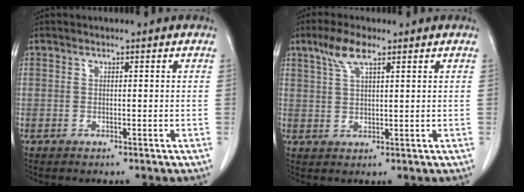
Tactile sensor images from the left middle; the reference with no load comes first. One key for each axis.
{"total": 4.9, "fx": 3.0, "fy": 1.0, "fz": 3.7, "tx": -0.083, "ty": 0.008, "tz": 0.061}